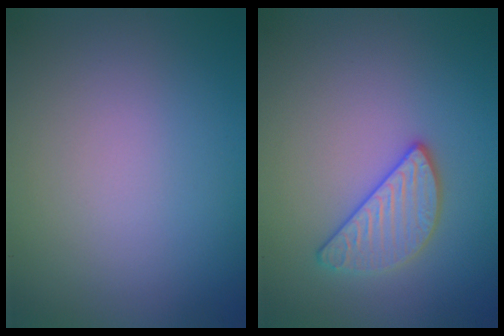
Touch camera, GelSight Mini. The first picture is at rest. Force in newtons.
{"total": 2.8, "press": 2.7, "slide": 0.4}